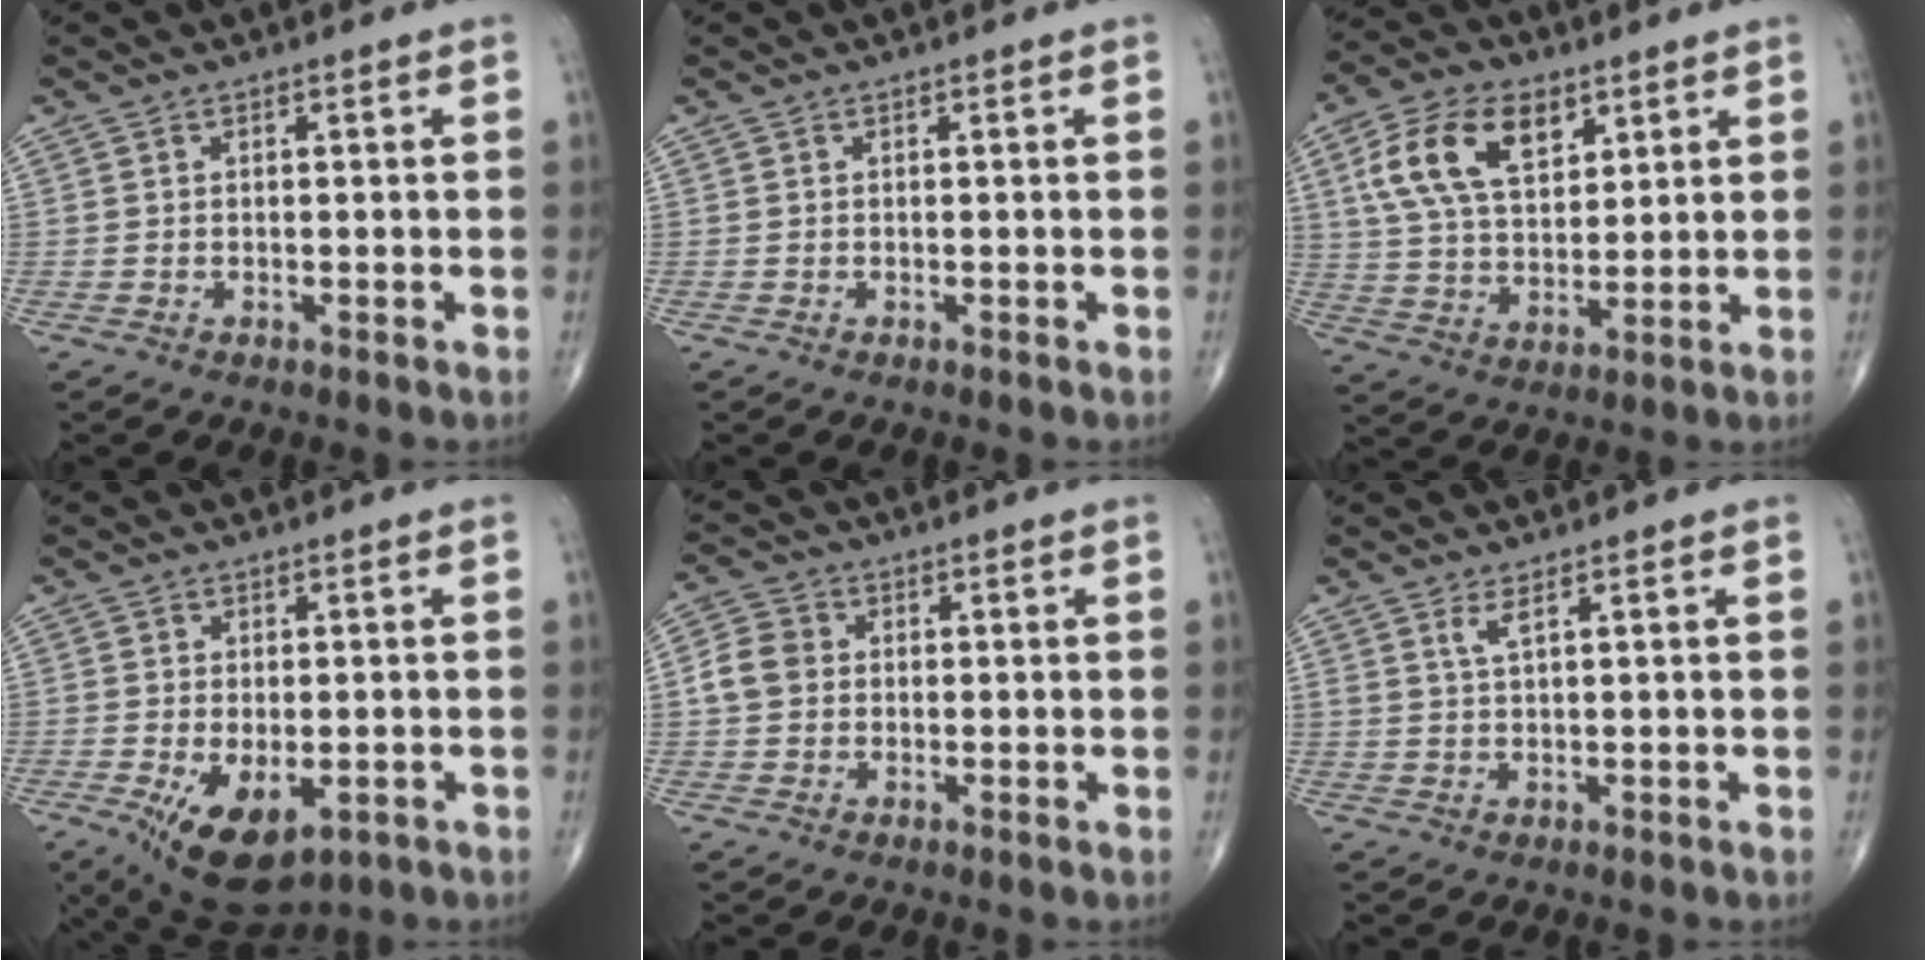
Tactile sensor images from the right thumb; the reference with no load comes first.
{"total": 0.0}
{"total": 14.7, "force": [6.1, 8.5, 10.2], "torque": [-0.176, -0.013, 0.115]}
{"total": 10.8, "force": [-3.9, 5.7, 8.3], "torque": [-0.134, -0.010, -0.046]}
{"total": 5.2, "force": [0.1, 4.5, 2.6], "torque": [-0.042, 0.012, -0.005]}
{"total": 2.0, "force": [1.2, 0.2, 1.6], "torque": [-0.039, -0.007, 0.028]}